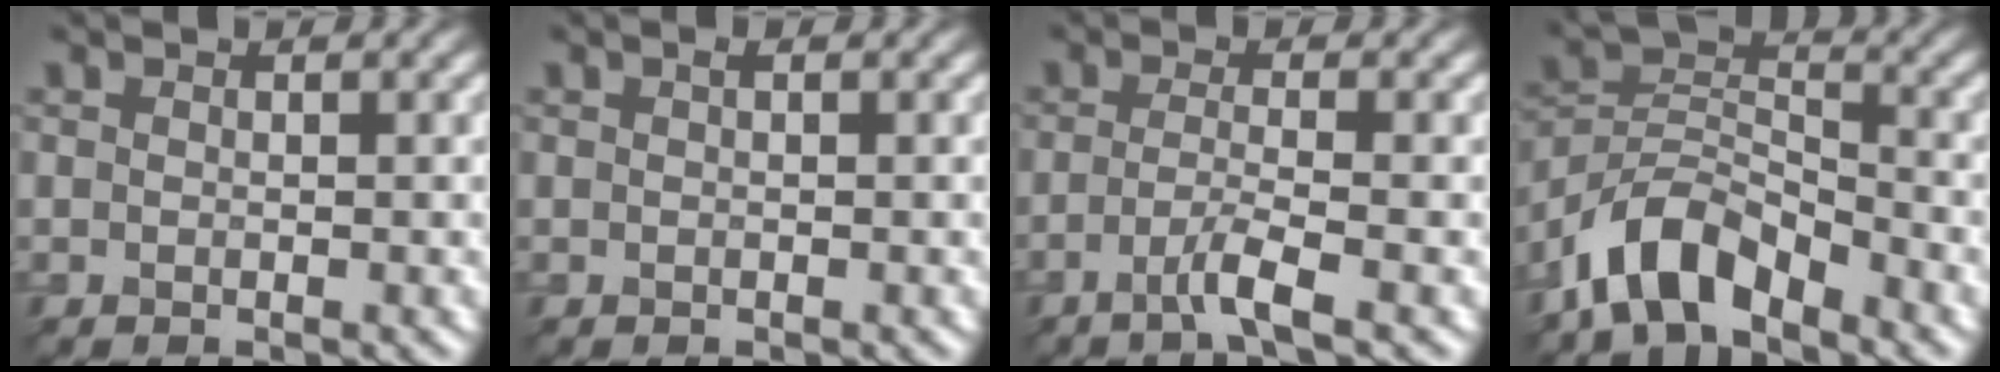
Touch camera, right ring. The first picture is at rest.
{"total": 0.0}
{"total": 2.3, "force": [-1.3, -0.1, 1.9], "torque": [-0.040, 0.006, -0.038]}
{"total": 5.7, "force": [-4.4, 2.3, 2.8], "torque": [-0.049, 0.010, -0.092]}